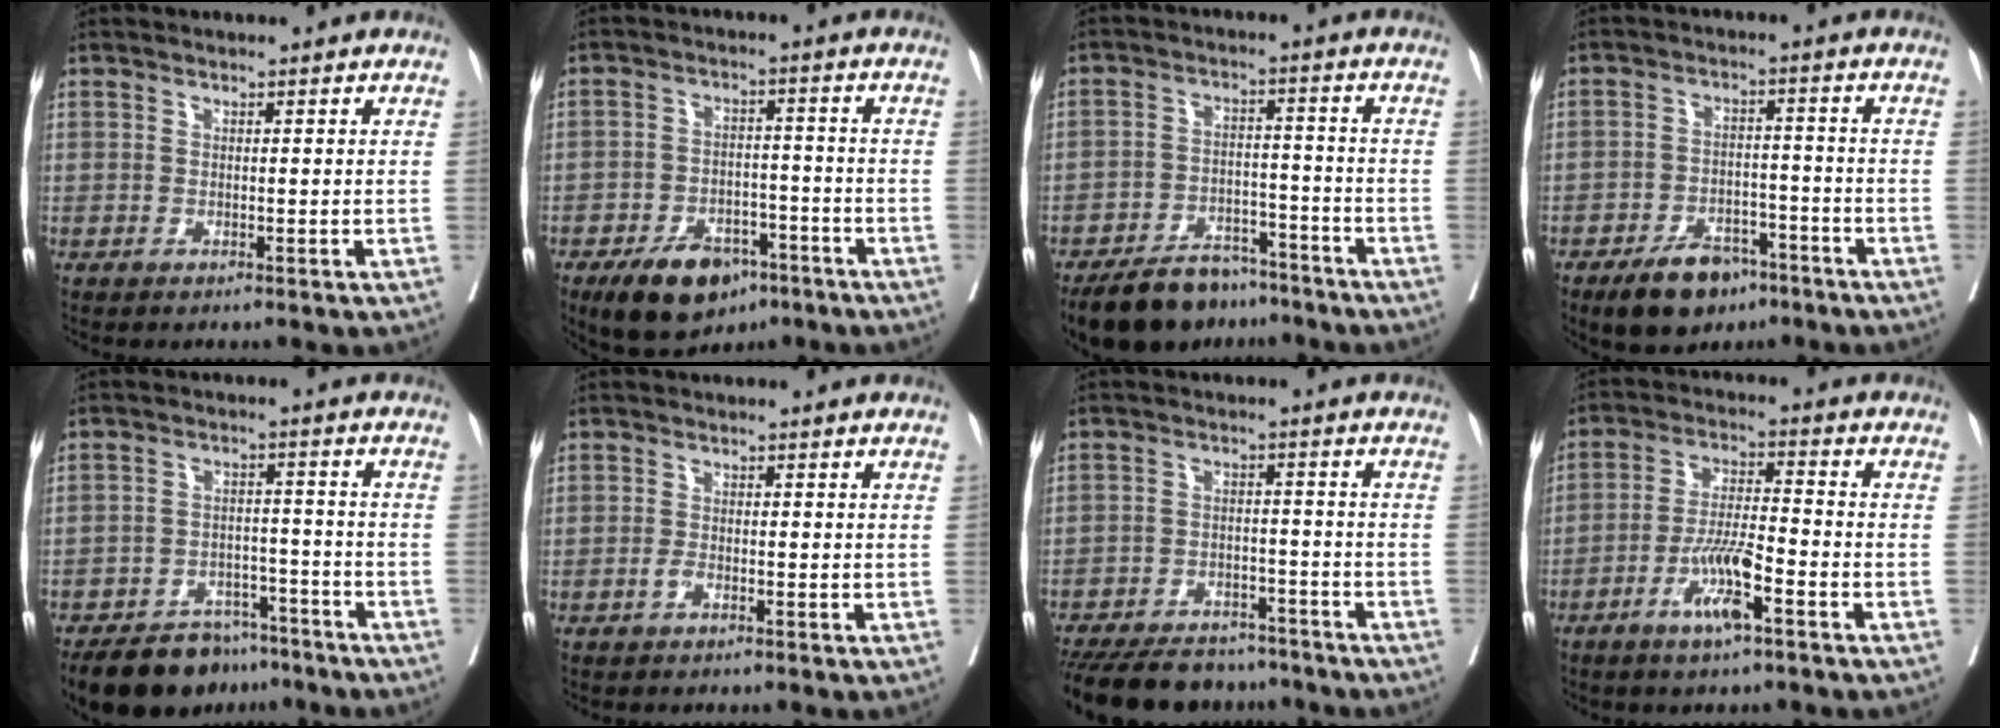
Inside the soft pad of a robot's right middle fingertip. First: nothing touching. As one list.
[{"total": 10.3, "force": [-6.8, 5.3, 5.7], "torque": [-0.089, -0.001, -0.106]}, {"total": 11.8, "force": [-10.0, 4.7, 4.0], "torque": [-0.055, 0.008, -0.160]}, {"total": 8.3, "force": [-5.8, 4.3, 4.1], "torque": [-0.072, 0.002, -0.093]}, {"total": 11.9, "force": [-9.9, 5.4, 3.9], "torque": [-0.054, 0.006, -0.152]}, {"total": 1.2, "force": [-0.6, 0.6, 0.8], "torque": [-0.015, 0.001, -0.011]}, {"total": 17.3, "force": [-14.8, 6.6, 6.1], "torque": [-0.146, -0.014, -0.210]}, {"total": 8.8, "force": [-4.6, 1.2, 7.4], "torque": [-0.148, -0.005, -0.086]}]